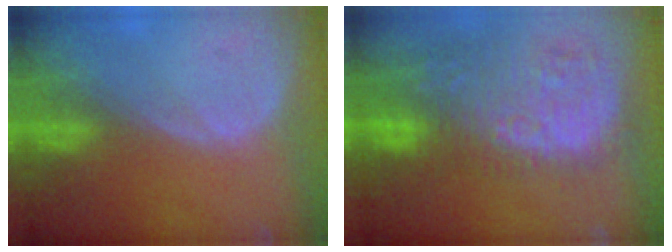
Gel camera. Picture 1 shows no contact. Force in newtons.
{"total": 12.9, "press": 11.7, "slide": 5.4}